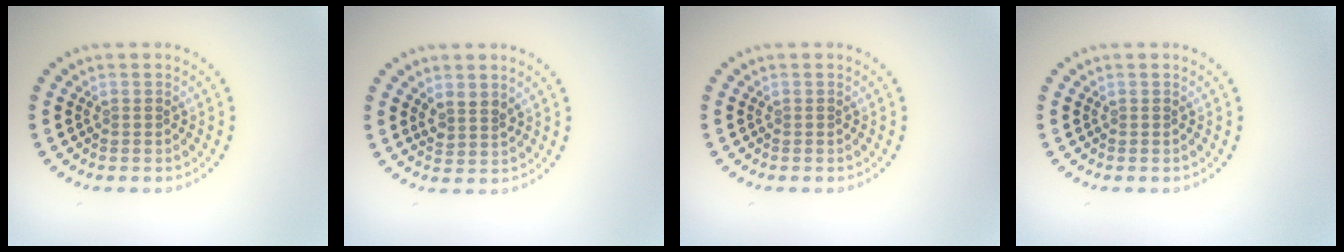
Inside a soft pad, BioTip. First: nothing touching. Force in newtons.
{"total": 1.7, "press": 1.3, "slide": 1.2}
{"total": 0.0}
{"total": 0.0}